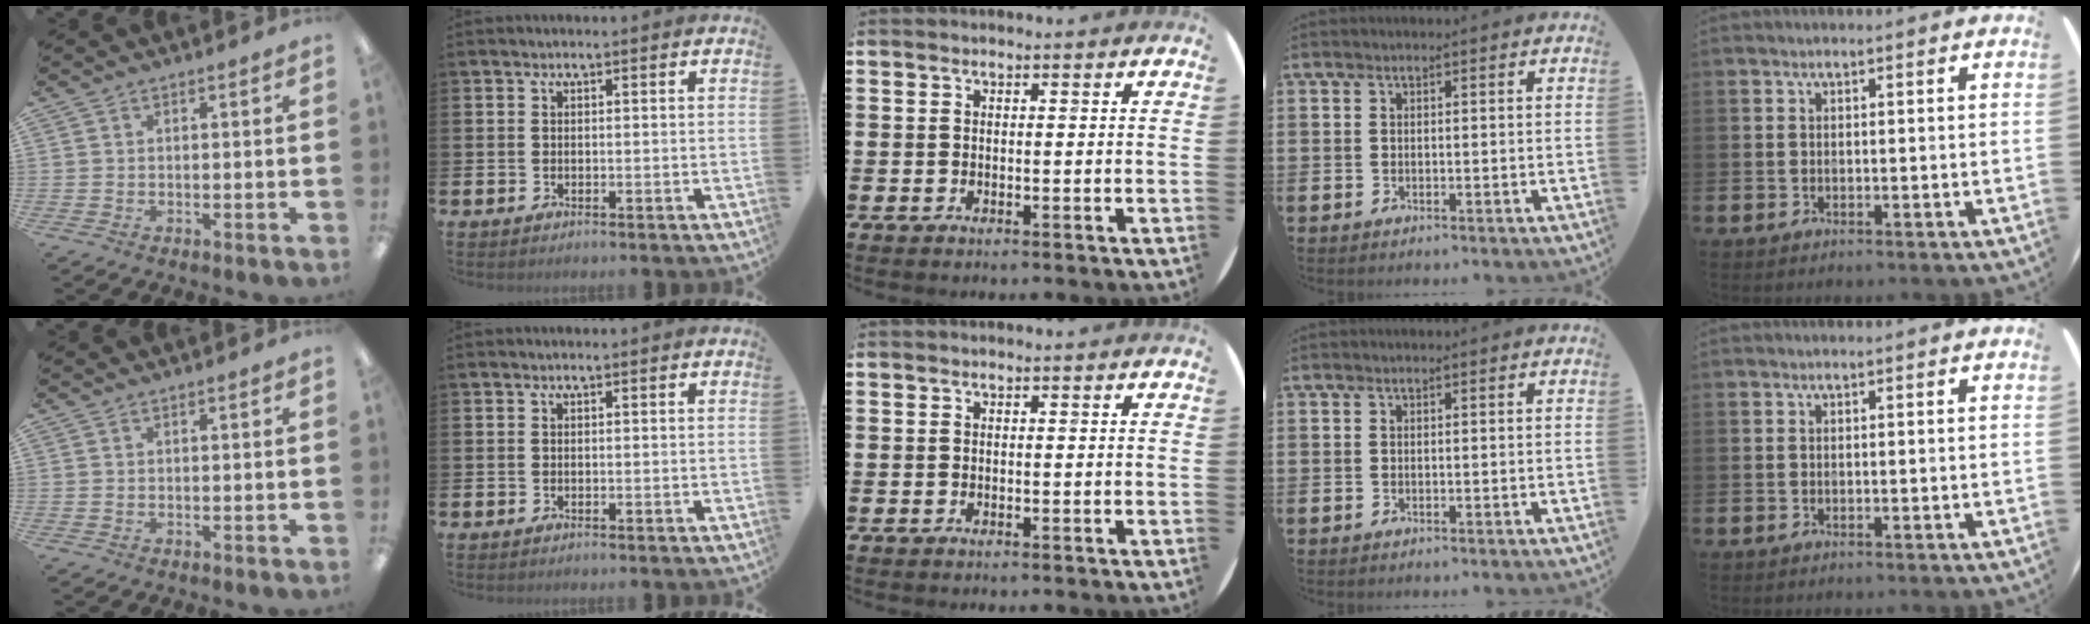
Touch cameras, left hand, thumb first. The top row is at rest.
{}